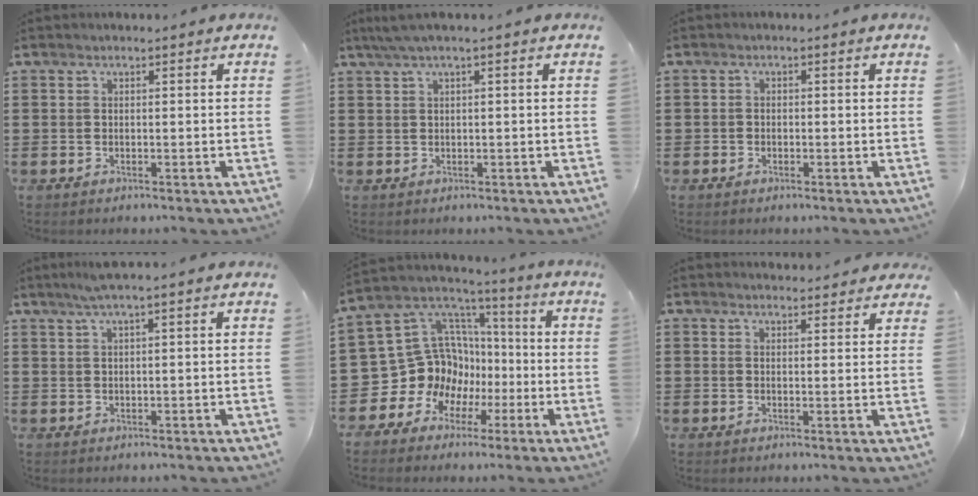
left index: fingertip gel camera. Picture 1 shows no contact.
{"total": 1.7, "force": [0.1, 0.0, 1.7], "torque": [-0.029, -0.003, 0.001]}
{"total": 0.9, "force": [-0.6, 0.7, 0.1], "torque": [-0.004, 0.003, -0.013]}
{"total": 1.8, "force": [0.6, -0.2, 1.6], "torque": [-0.029, -0.002, 0.011]}
{"total": 13.9, "force": [-1.8, 13.1, 4.3], "torque": [-0.141, -0.028, -0.008]}
{"total": 2.2, "force": [2.1, 0.4, 0.3], "torque": [-0.004, -0.005, 0.039]}